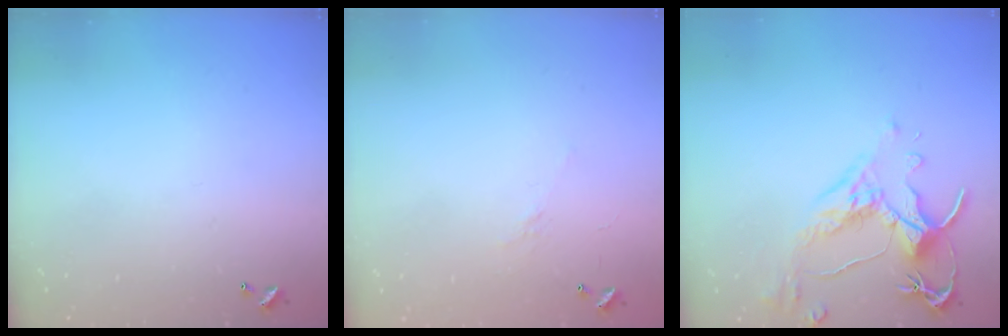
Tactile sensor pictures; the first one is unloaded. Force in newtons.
{"total": 6.2, "press": 6.2, "slide": 0.8}
{"total": 2.5, "press": 2.1, "slide": 1.2}